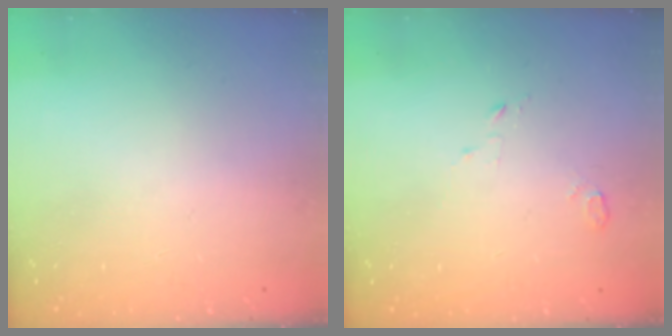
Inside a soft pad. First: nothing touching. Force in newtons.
{"total": 2.8, "press": 2.8, "slide": 0.3}